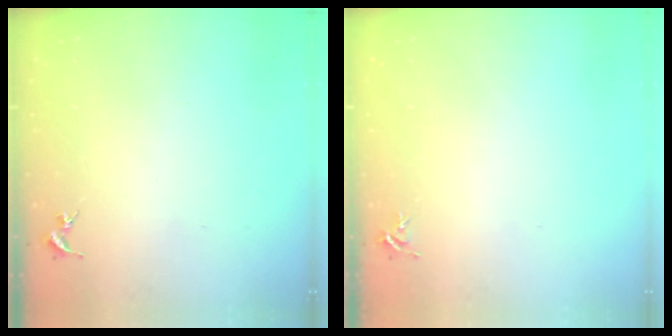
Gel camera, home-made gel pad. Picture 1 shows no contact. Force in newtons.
{"total": 4.4, "press": 4.4, "slide": 0.6}